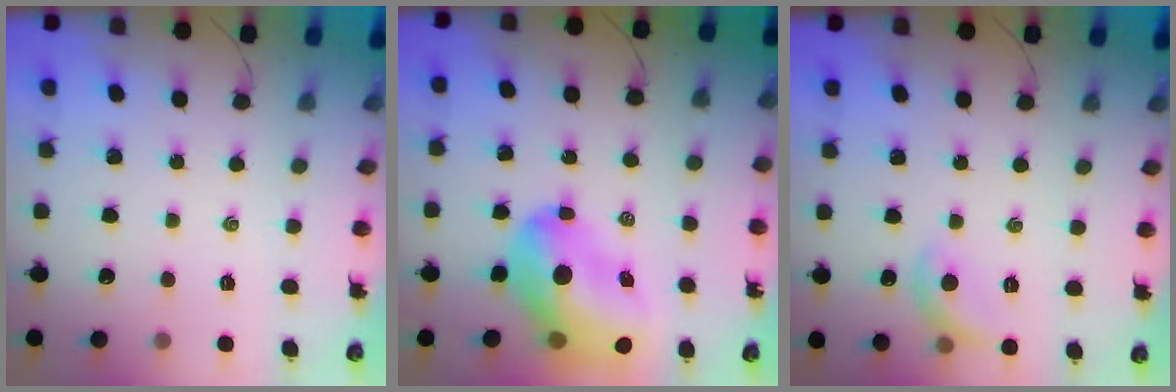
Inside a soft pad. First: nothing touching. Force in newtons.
{"total": 16.9, "press": 16.2, "slide": 4.9}
{"total": 7.9, "press": 7.9, "slide": 0.5}